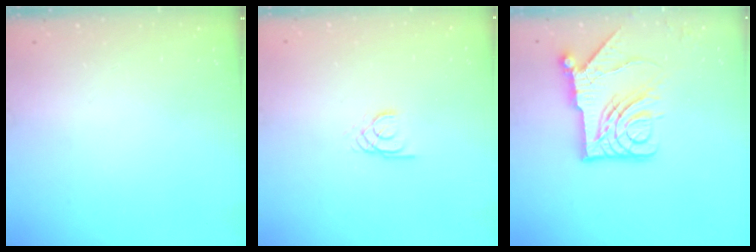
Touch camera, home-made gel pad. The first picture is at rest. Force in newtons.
{"total": 2.1, "press": 2.1, "slide": 0.2}
{"total": 13.2, "press": 13.1, "slide": 1.6}